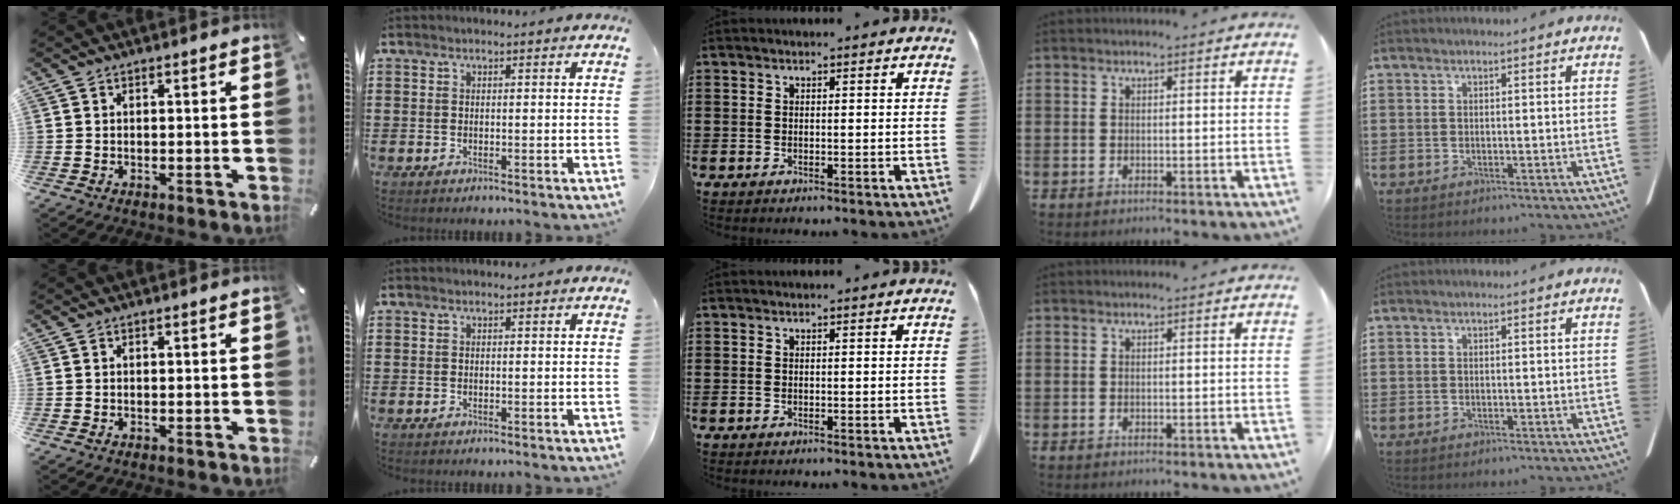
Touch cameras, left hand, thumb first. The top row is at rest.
{}